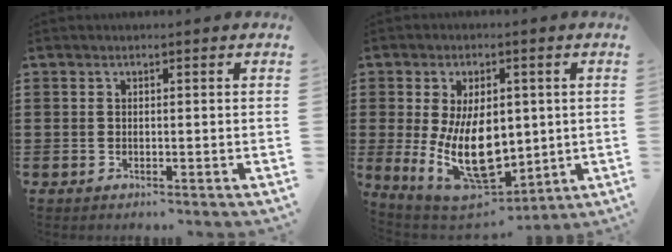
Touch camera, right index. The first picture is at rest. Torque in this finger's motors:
{"motor_torque": [2.14, 0.00, 1.05, 0.21]}